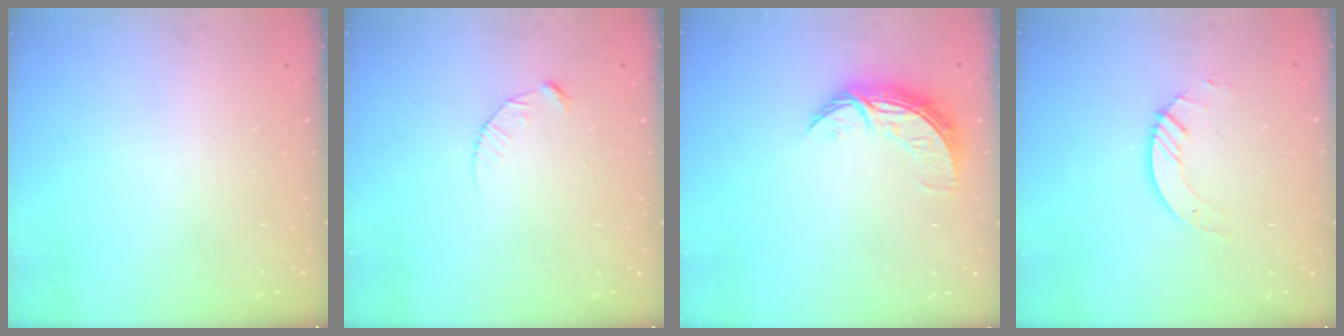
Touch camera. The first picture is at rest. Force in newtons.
{"total": 3.7, "press": 3.7, "slide": 0.4}
{"total": 8.7, "press": 8.7, "slide": 0.4}
{"total": 3.2, "press": 3.2, "slide": 0.3}